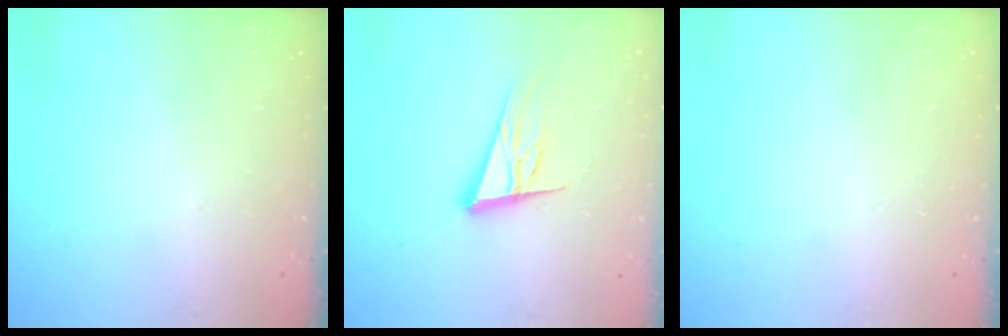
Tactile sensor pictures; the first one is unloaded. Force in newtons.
{"total": 14.7, "press": 14.1, "slide": 4.0}
{"total": 0.0}